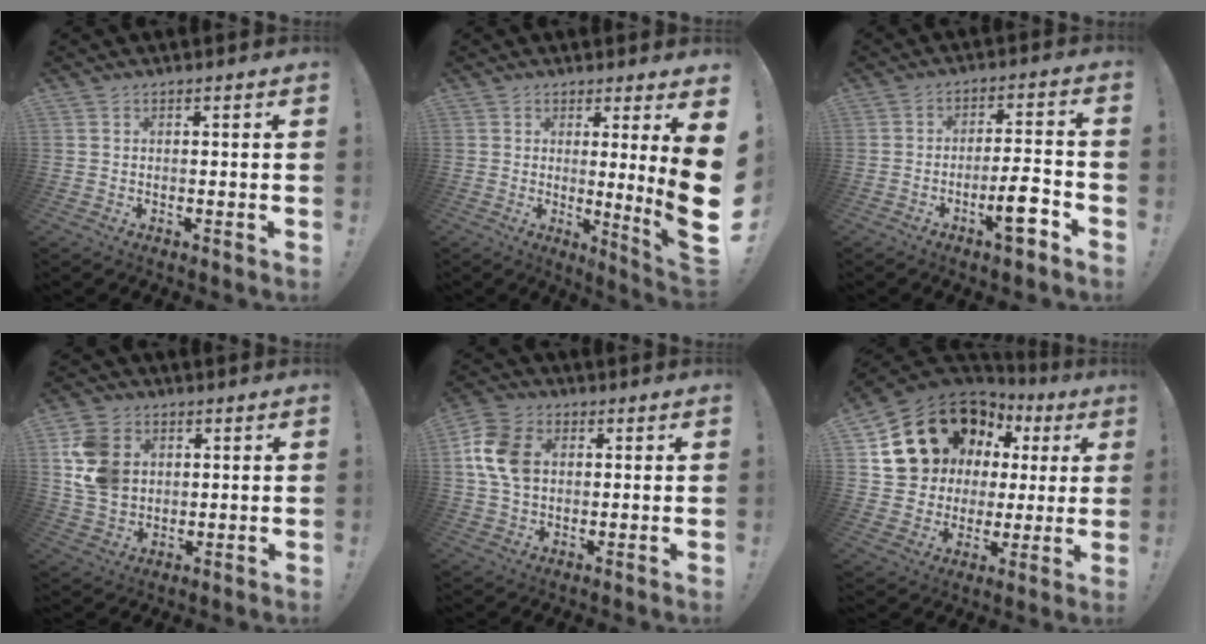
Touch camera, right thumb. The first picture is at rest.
{"total": 9.4, "force": [0.8, -1.6, 9.2], "torque": [-0.138, -0.036, 0.007]}
{"total": 9.7, "force": [-4.9, 1.9, 8.1], "torque": [-0.111, 0.021, -0.084]}
{"total": 13.6, "force": [3.5, 10.8, 7.6], "torque": [-0.139, -0.009, 0.071]}
{"total": 12.8, "force": [2.6, 9.7, 8.1], "torque": [-0.151, 0.005, 0.050]}
{"total": 18.9, "force": [9.6, 14.0, 8.3], "torque": [-0.123, -0.064, 0.205]}